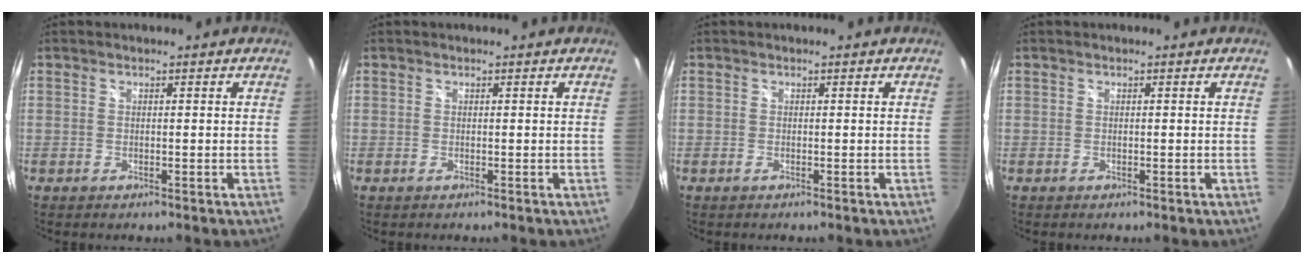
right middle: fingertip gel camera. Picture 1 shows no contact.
{"total": 0.0}
{"total": 0.0}
{"total": 0.0}